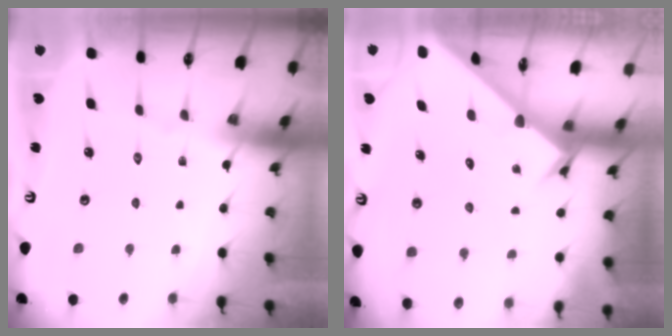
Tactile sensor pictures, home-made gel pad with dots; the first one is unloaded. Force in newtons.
{"total": 2.6, "press": 2.6, "slide": 0.3}